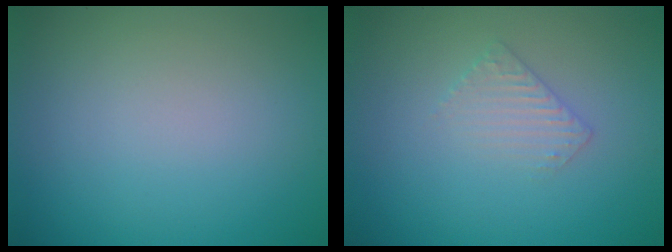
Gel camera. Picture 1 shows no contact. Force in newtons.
{"total": 1.6, "press": 1.6, "slide": 0.4}